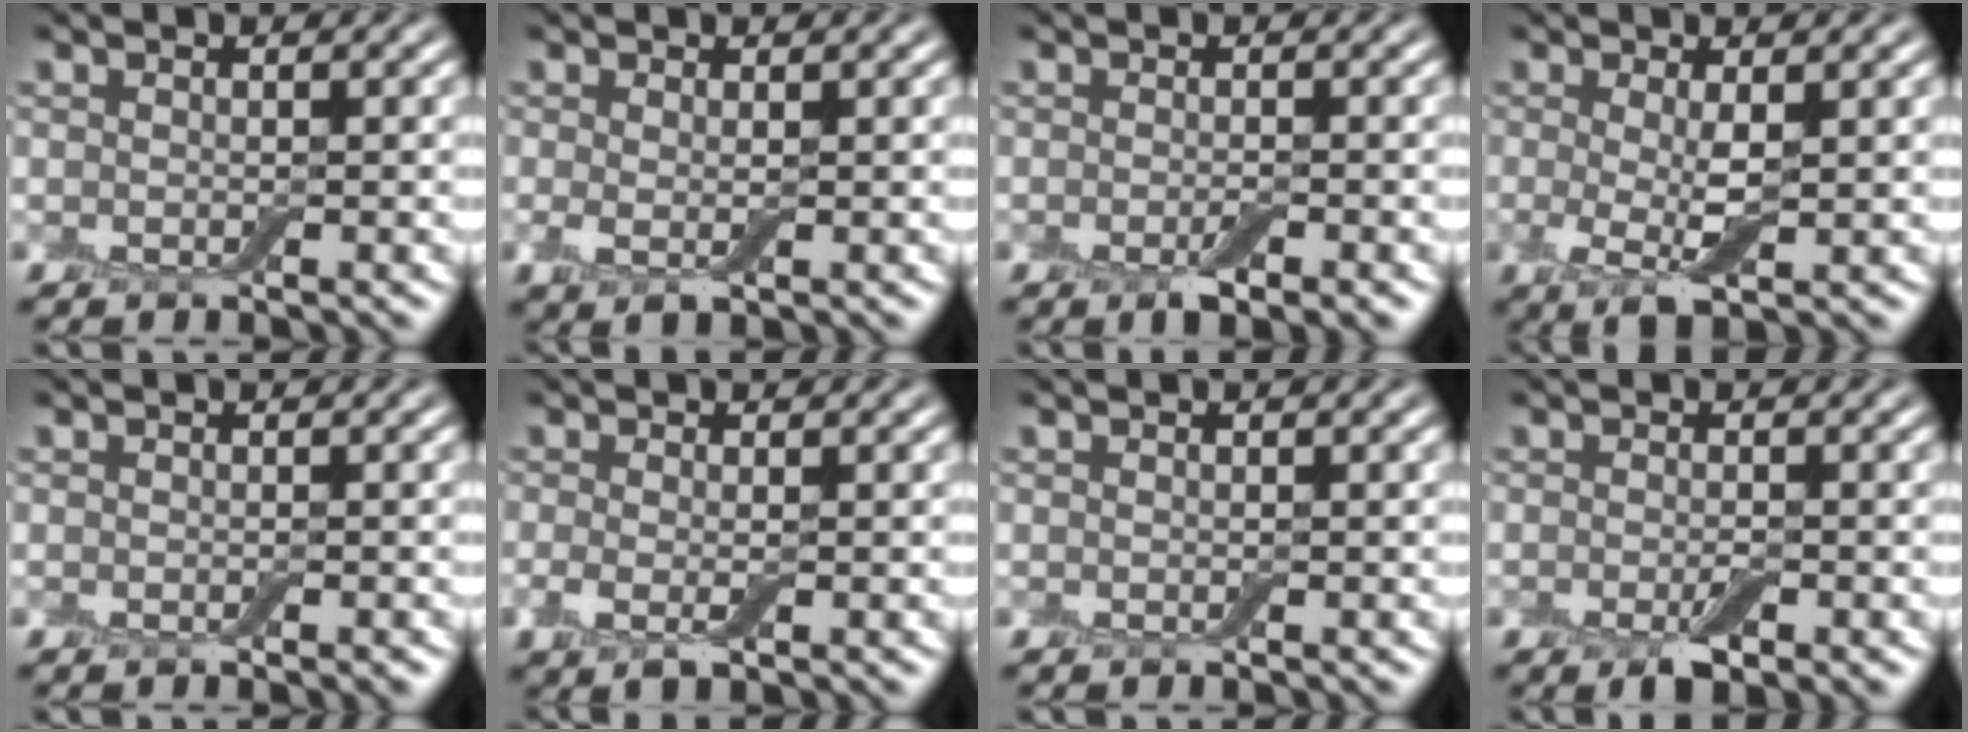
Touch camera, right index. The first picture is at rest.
{"total": 1.6, "force": [0.1, 0.5, 1.5], "torque": [-0.031, -0.005, 0.004]}
{"total": 1.9, "force": [-1.0, 0.4, 1.6], "torque": [-0.025, -0.004, -0.017]}
{"total": 3.0, "force": [0.0, 0.7, 2.9], "torque": [-0.058, -0.007, 0.001]}
{"total": 0.6, "force": [-0.4, 0.0, 0.5], "torque": [-0.006, 0.000, -0.004]}
{"total": 1.9, "force": [-0.3, 0.7, 1.7], "torque": [-0.039, -0.007, -0.006]}
{"total": 0.0}
{"total": 2.2, "force": [-1.0, 0.7, 1.8], "torque": [-0.030, -0.004, -0.018]}